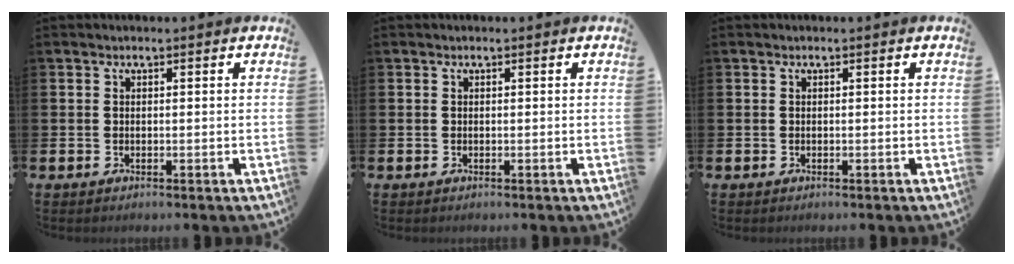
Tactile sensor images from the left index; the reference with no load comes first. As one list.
[{"total": 0.0}, {"total": 0.0}]